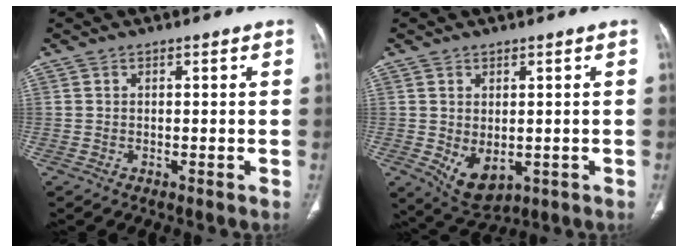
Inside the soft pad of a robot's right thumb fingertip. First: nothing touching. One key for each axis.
{"total": 6.7, "fx": -1.1, "fy": 4.1, "fz": 5.1, "tx": -0.073, "ty": -0.008, "tz": 0.006}